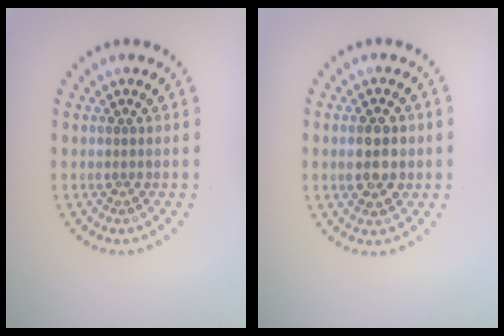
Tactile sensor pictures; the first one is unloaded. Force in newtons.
{"total": 3.8, "press": 3.8, "slide": 0.1}